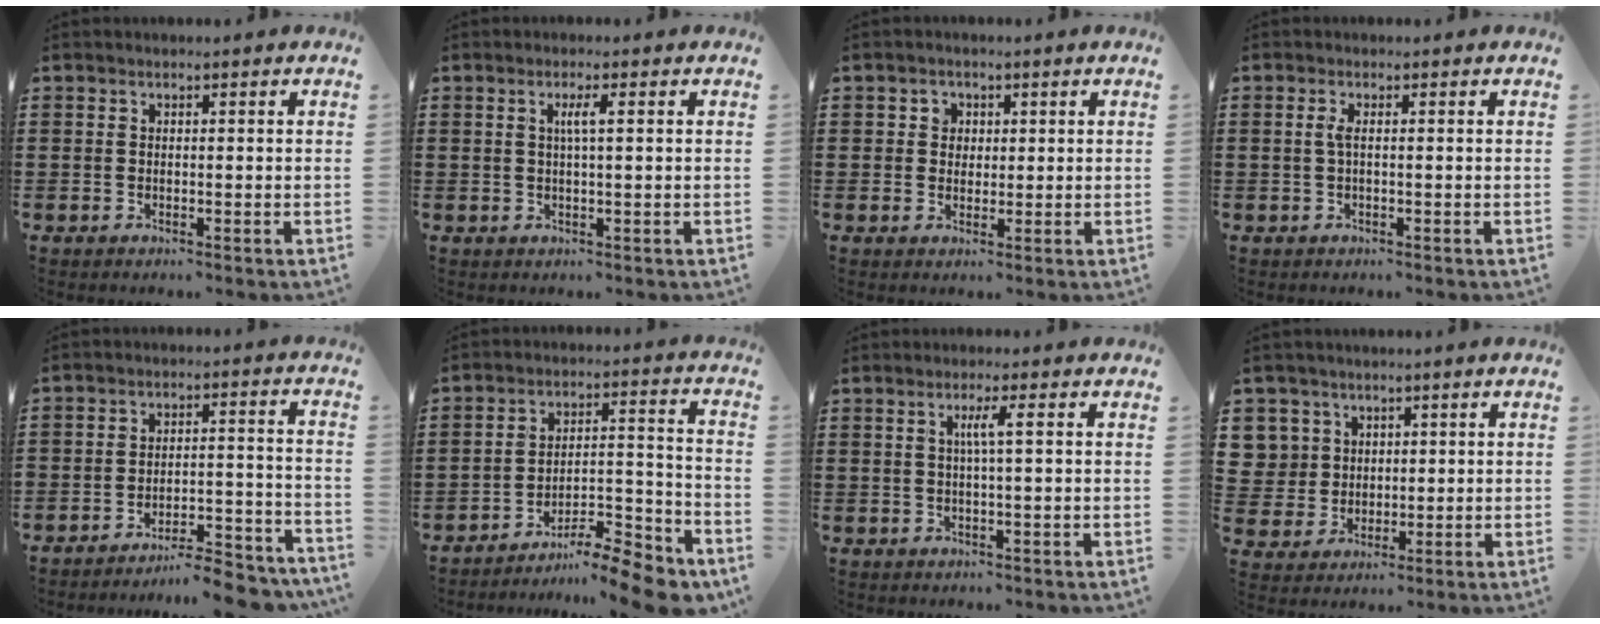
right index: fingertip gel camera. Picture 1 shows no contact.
{"total": 2.3, "force": [0.5, 0.1, 2.3], "torque": [-0.046, 0.000, 0.005]}
{"total": 2.0, "force": [0.5, 1.9, 0.5], "torque": [-0.019, 0.009, 0.006]}
{"total": 1.6, "force": [-0.1, 0.1, 1.6], "torque": [-0.039, -0.005, -0.004]}
{"total": 7.2, "force": [-7.0, 0.8, 1.5], "torque": [-0.014, 0.023, -0.136]}
{"total": 10.3, "force": [-9.3, 1.5, 4.1], "torque": [-0.044, 0.027, -0.179]}
{"total": 2.9, "force": [0.5, -0.1, 2.8], "torque": [-0.055, -0.002, 0.004]}
{"total": 5.2, "force": [1.7, 4.9, 0.3], "torque": [-0.033, 0.013, 0.034]}